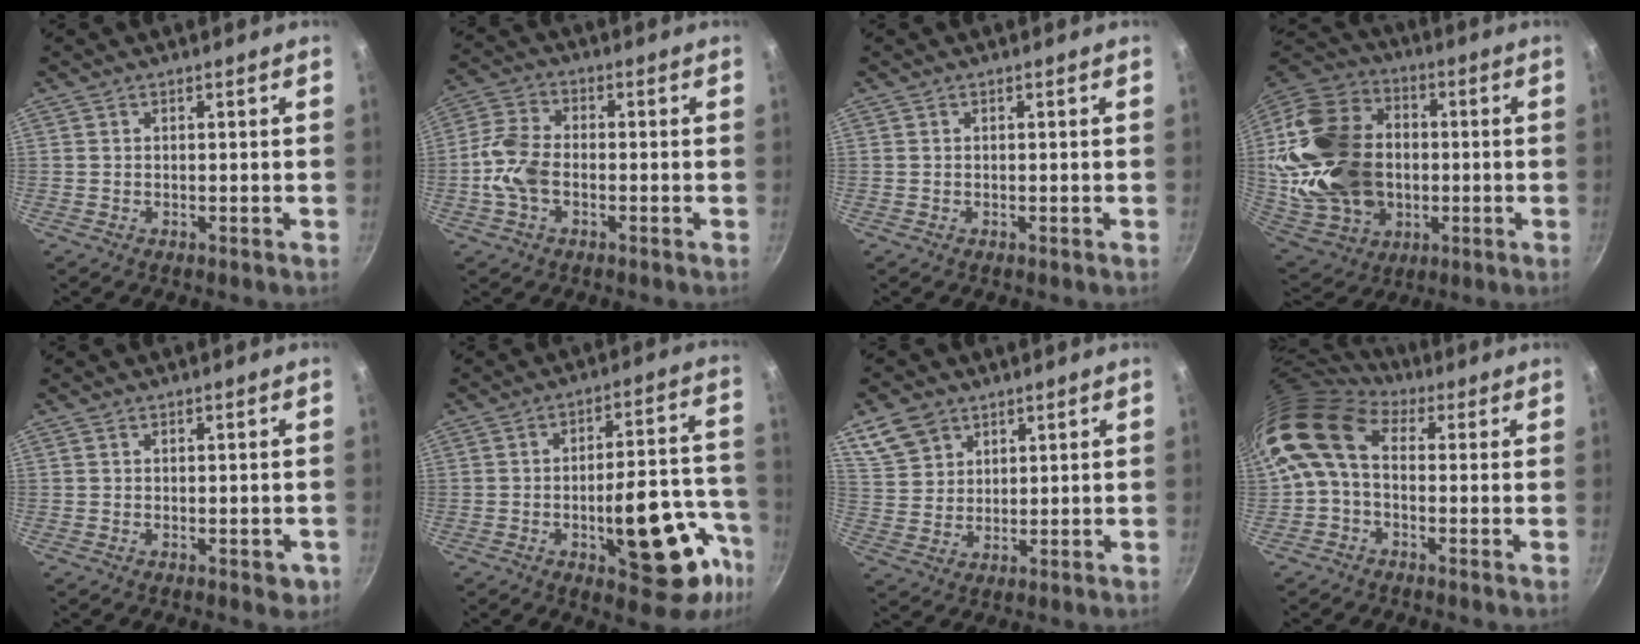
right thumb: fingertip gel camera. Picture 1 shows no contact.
{"total": 8.1, "force": [-1.9, 5.1, 6.1], "torque": [-0.124, 0.026, -0.048]}
{"total": 0.0}
{"total": 28.3, "force": [0.0, 21.2, 18.7], "torque": [-0.349, 0.030, 0.017]}
{"total": 3.0, "force": [-0.6, 1.6, 2.4], "torque": [-0.021, -0.004, -0.008]}
{"total": 20.2, "force": [-7.7, 8.5, 16.6], "torque": [-0.164, 0.045, -0.100]}
{"total": 7.8, "force": [4.7, 5.6, 2.9], "torque": [-0.036, -0.005, 0.101]}
{"total": 11.2, "force": [1.2, 7.3, 8.4], "torque": [-0.156, 0.023, 0.001]}